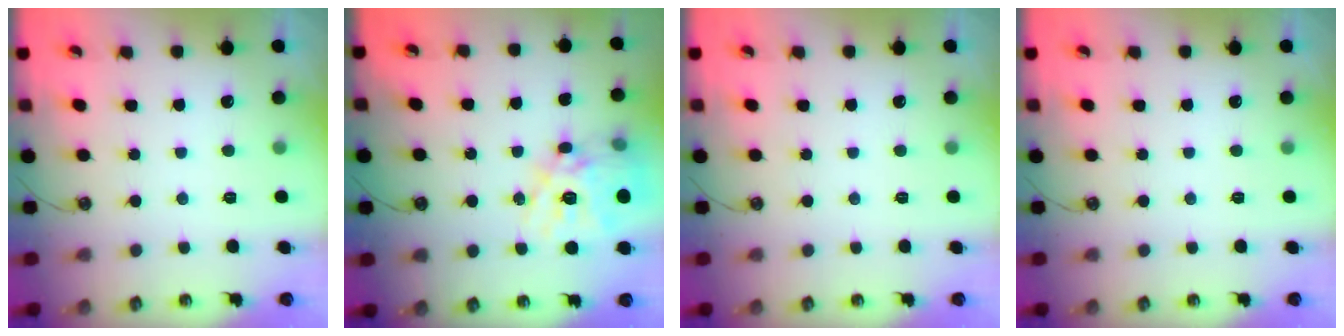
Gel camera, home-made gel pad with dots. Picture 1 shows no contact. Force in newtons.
{"total": 19.2, "press": 19.1, "slide": 1.9}
{"total": 0.0}
{"total": 0.0}